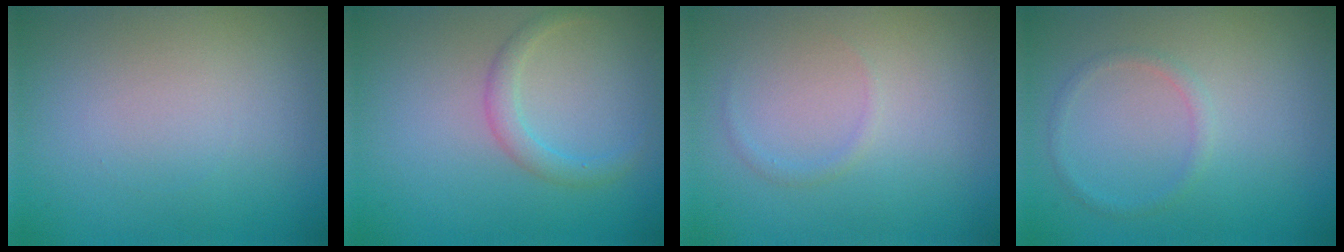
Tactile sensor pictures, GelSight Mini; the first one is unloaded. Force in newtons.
{"total": 1.7, "press": 1.7, "slide": 0.1}
{"total": 0.7, "press": 0.7, "slide": 0.1}
{"total": 1.0, "press": 0.9, "slide": 0.2}